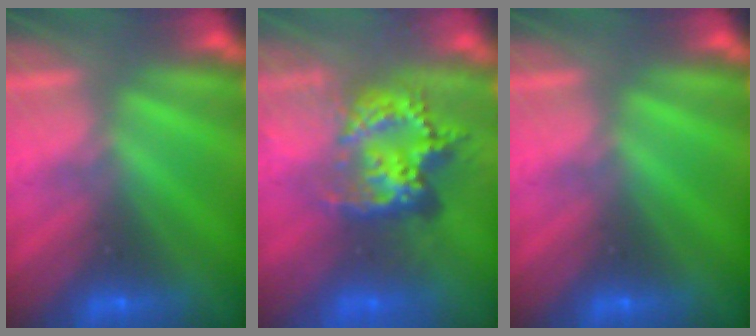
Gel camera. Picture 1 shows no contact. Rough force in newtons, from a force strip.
{"total": 6.8}
{"total": 0.0}